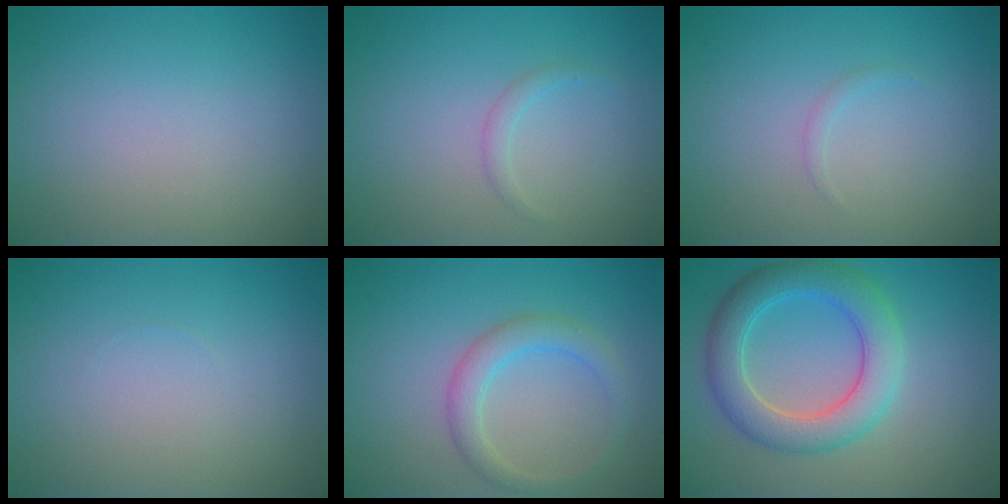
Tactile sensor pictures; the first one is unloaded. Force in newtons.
{"total": 1.0, "press": 1.0, "slide": 0.0}
{"total": 0.5, "press": 0.5, "slide": 0.0}
{"total": 0.0}
{"total": 2.8, "press": 2.8, "slide": 0.1}
{"total": 5.6, "press": 5.5, "slide": 0.6}